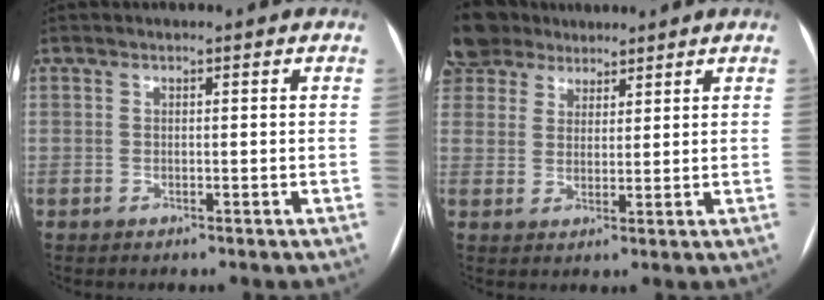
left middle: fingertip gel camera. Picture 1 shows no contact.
{"total": 8.8, "force": [6.9, 5.2, 1.3], "torque": [-0.033, 0.030, 0.135]}